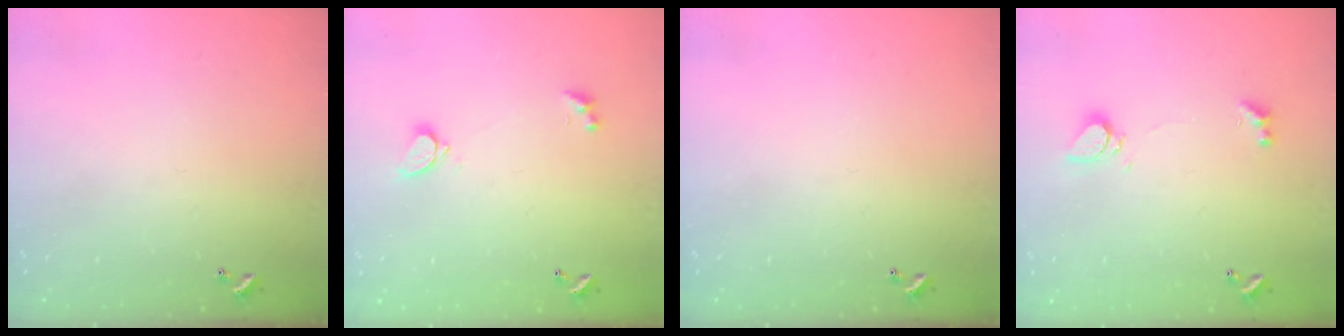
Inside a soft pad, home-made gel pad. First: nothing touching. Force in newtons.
{"total": 2.1, "press": 1.8, "slide": 1.0}
{"total": 0.0}
{"total": 1.0, "press": 0.9, "slide": 0.4}